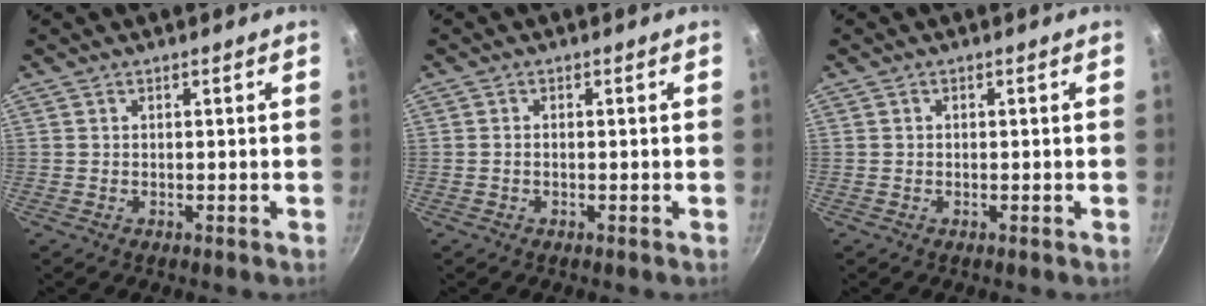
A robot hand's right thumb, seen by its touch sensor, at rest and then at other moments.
{"total": 0.7, "force": [-0.2, 0.4, 0.5], "torque": [-0.012, 0.004, -0.005]}
{"total": 0.0}